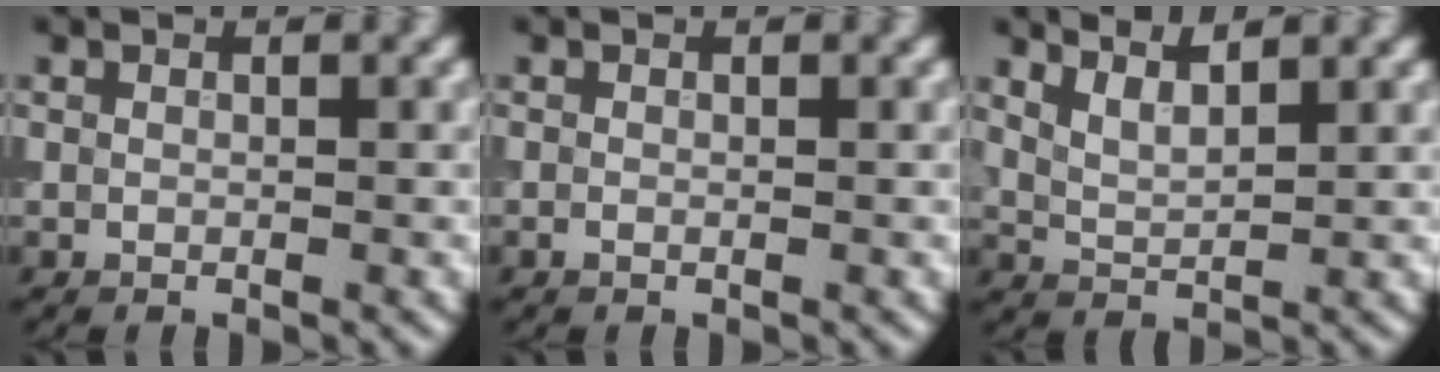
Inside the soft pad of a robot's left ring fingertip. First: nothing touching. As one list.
[{"total": 0.0}, {"total": 3.0, "force": [2.7, 0.5, 1.0], "torque": [-0.019, 0.020, 0.048]}]